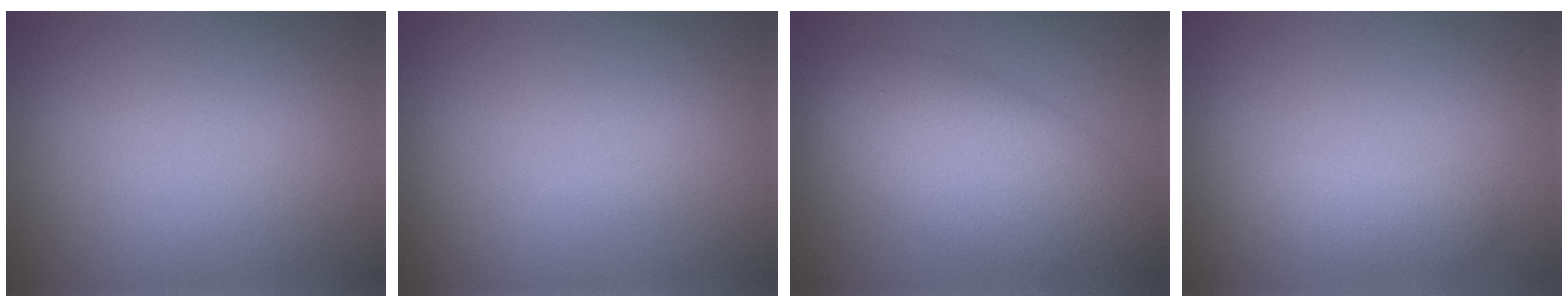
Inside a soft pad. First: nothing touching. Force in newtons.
{"total": 0.0}
{"total": 8.6, "press": 8.6, "slide": 0.6}
{"total": 1.7, "press": 1.7, "slide": 0.1}